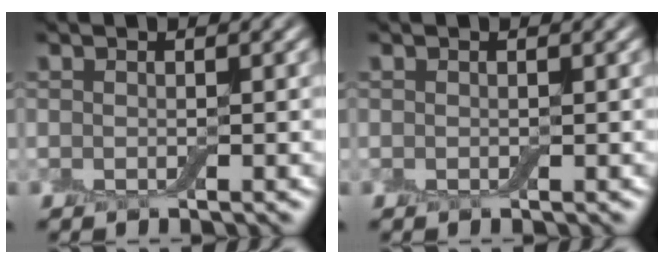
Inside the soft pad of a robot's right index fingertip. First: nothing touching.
{"total": 0.0}